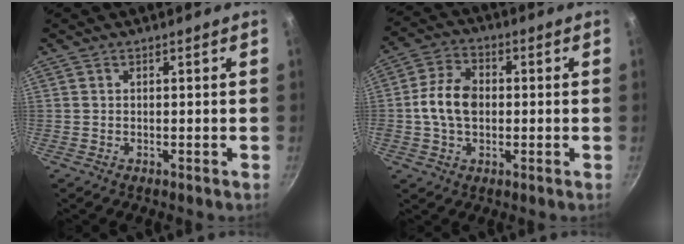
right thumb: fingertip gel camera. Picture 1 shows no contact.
{"total": 9.1, "force": [-0.3, 6.2, 6.6], "torque": [-0.114, 0.021, -0.017]}